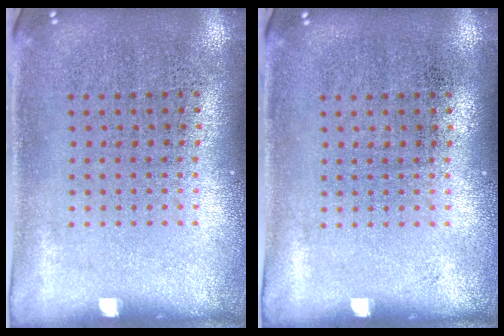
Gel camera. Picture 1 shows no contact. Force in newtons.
{"total": 0.0}